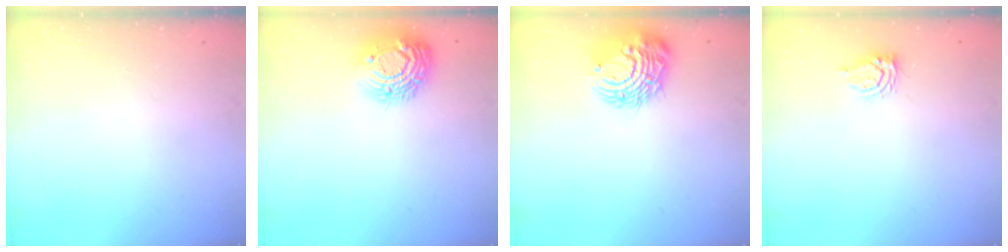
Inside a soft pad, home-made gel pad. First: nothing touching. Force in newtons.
{"total": 13.8, "press": 13.8, "slide": 1.0}
{"total": 12.1, "press": 12.0, "slide": 1.4}
{"total": 5.3, "press": 5.3, "slide": 0.7}